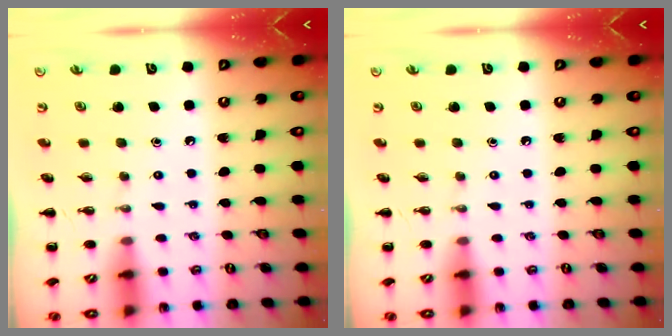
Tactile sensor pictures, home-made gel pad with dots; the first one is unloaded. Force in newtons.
{"total": 0.0}